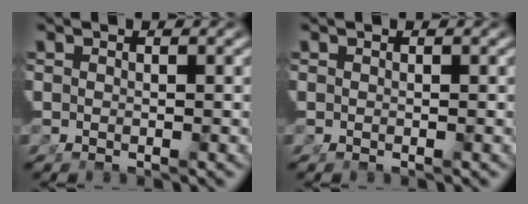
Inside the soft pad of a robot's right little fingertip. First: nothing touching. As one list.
[{"total": 0.0}]